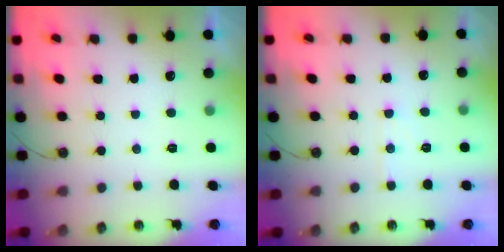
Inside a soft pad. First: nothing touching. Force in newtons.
{"total": 4.7, "press": 4.6, "slide": 0.7}